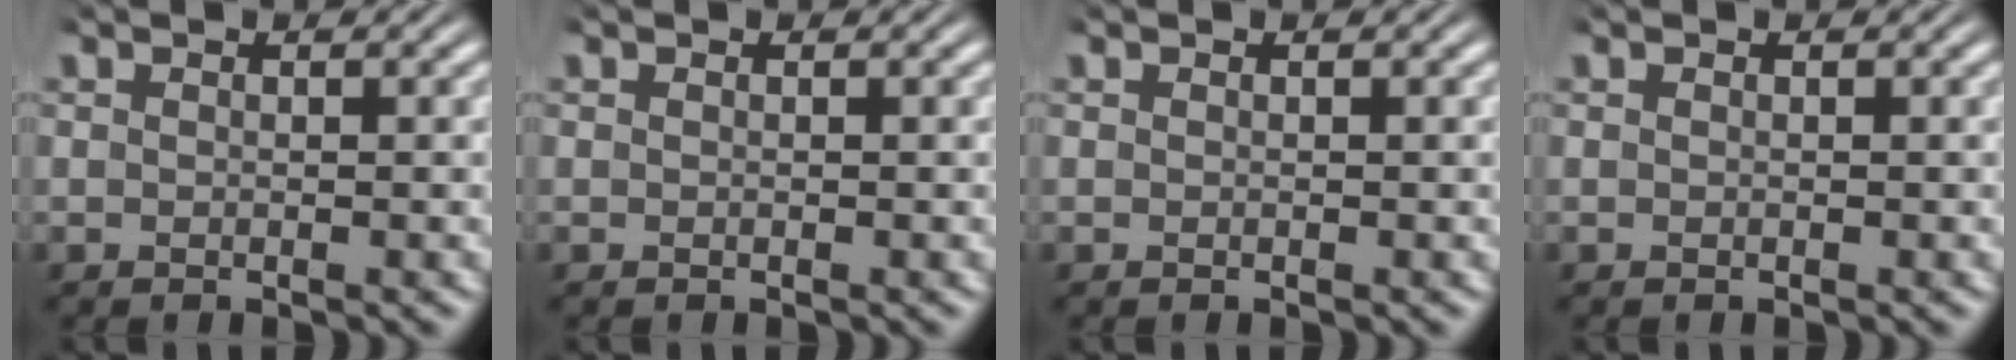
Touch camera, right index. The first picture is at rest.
{"total": 0.0}
{"total": 0.0}
{"total": 0.0}